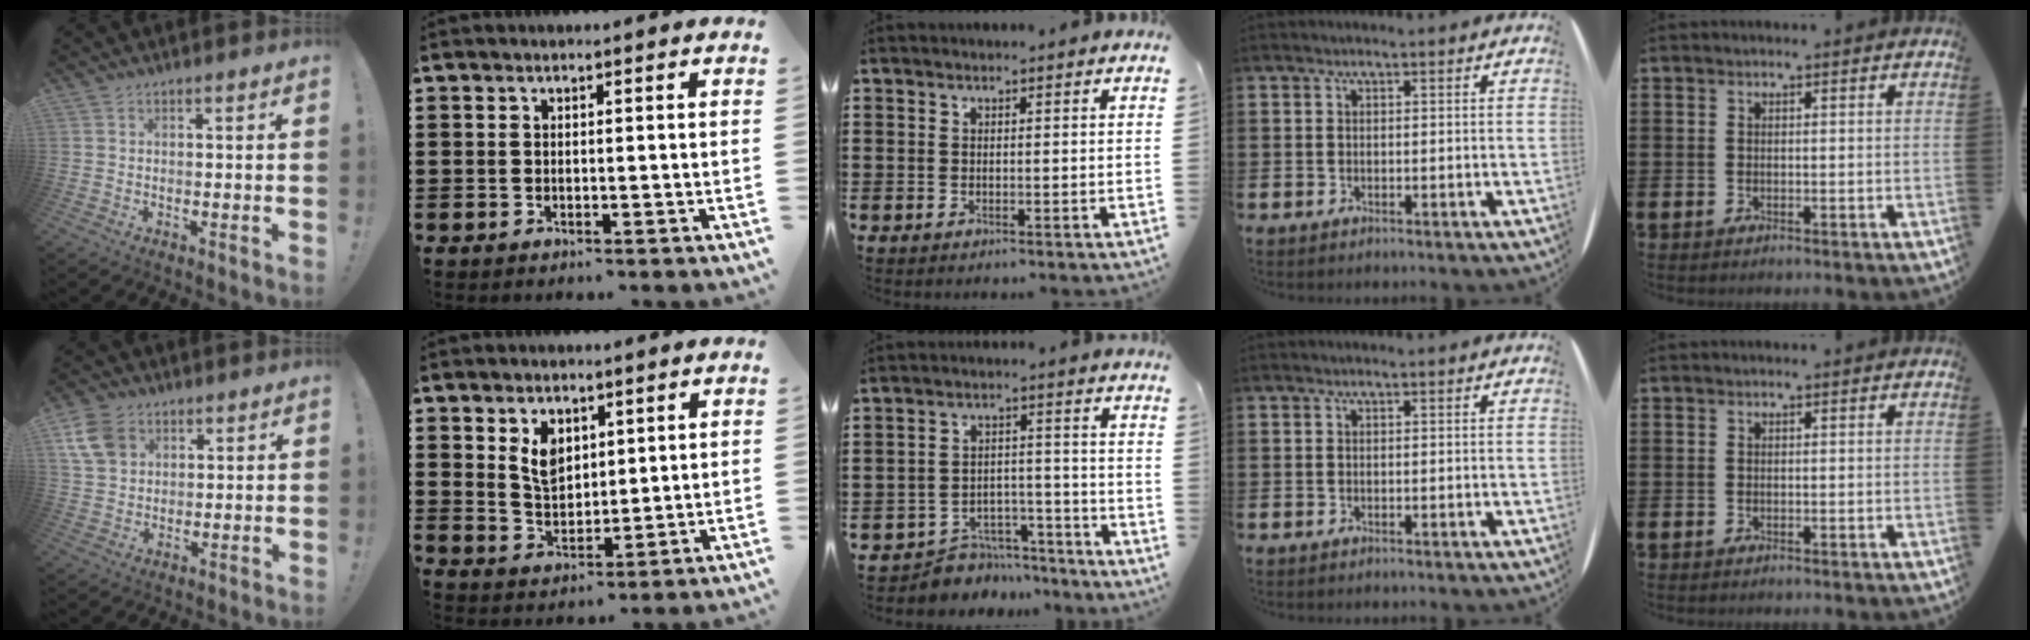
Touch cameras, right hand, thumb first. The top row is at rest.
{"thumb": {"total": 9.9, "force": [4.2, 7.5, 4.9], "torque": [-0.097, -0.010, 0.086]}, "index": {"total": 5.1, "force": [2.4, 3.4, 3.1], "torque": [-0.064, 0.007, 0.042]}, "middle": {"total": 5.6, "force": [-5.4, 1.4, 0.1], "torque": [-0.004, 0.018, -0.110]}}